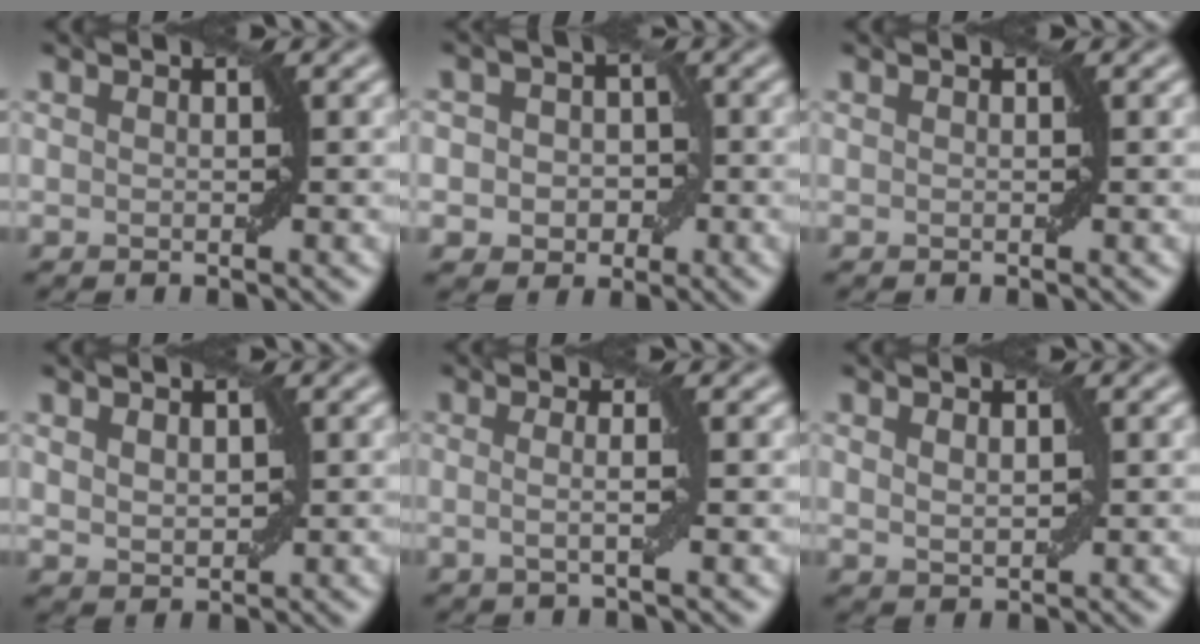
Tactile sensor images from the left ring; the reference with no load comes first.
{"total": 4.5, "force": [-0.2, 4.0, 2.1], "torque": [-0.003, 0.018, -0.026]}
{"total": 0.0}
{"total": 1.9, "force": [0.8, 1.3, 1.2], "torque": [-0.022, -0.001, 0.020]}
{"total": 2.3, "force": [-0.1, 0.5, 2.3], "torque": [-0.036, -0.002, -0.011]}
{"total": 1.5, "force": [0.6, 0.9, 1.0], "torque": [-0.018, -0.002, 0.017]}